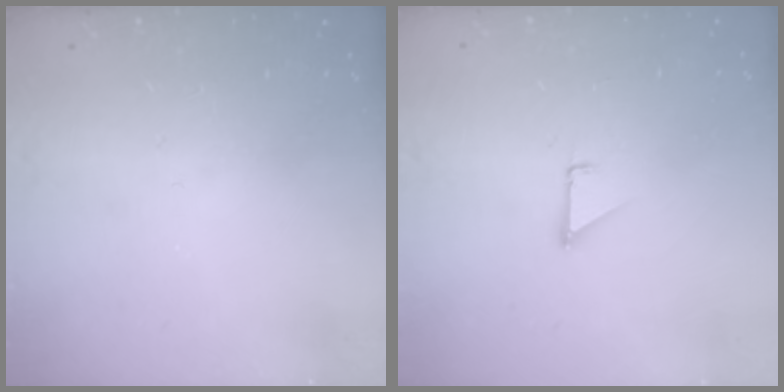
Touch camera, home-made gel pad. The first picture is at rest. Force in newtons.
{"total": 1.4, "press": 1.3, "slide": 0.1}